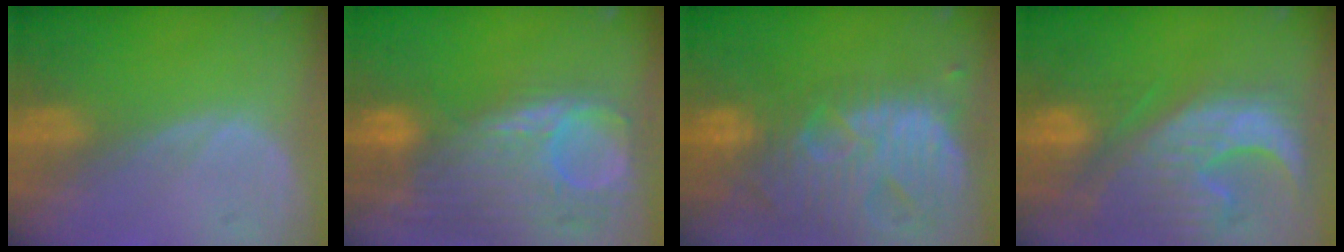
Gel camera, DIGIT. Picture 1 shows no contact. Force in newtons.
{"total": 12.4, "press": 10.5, "slide": 6.5}
{"total": 13.8, "press": 11.6, "slide": 7.4}
{"total": 13.3, "press": 11.4, "slide": 6.9}